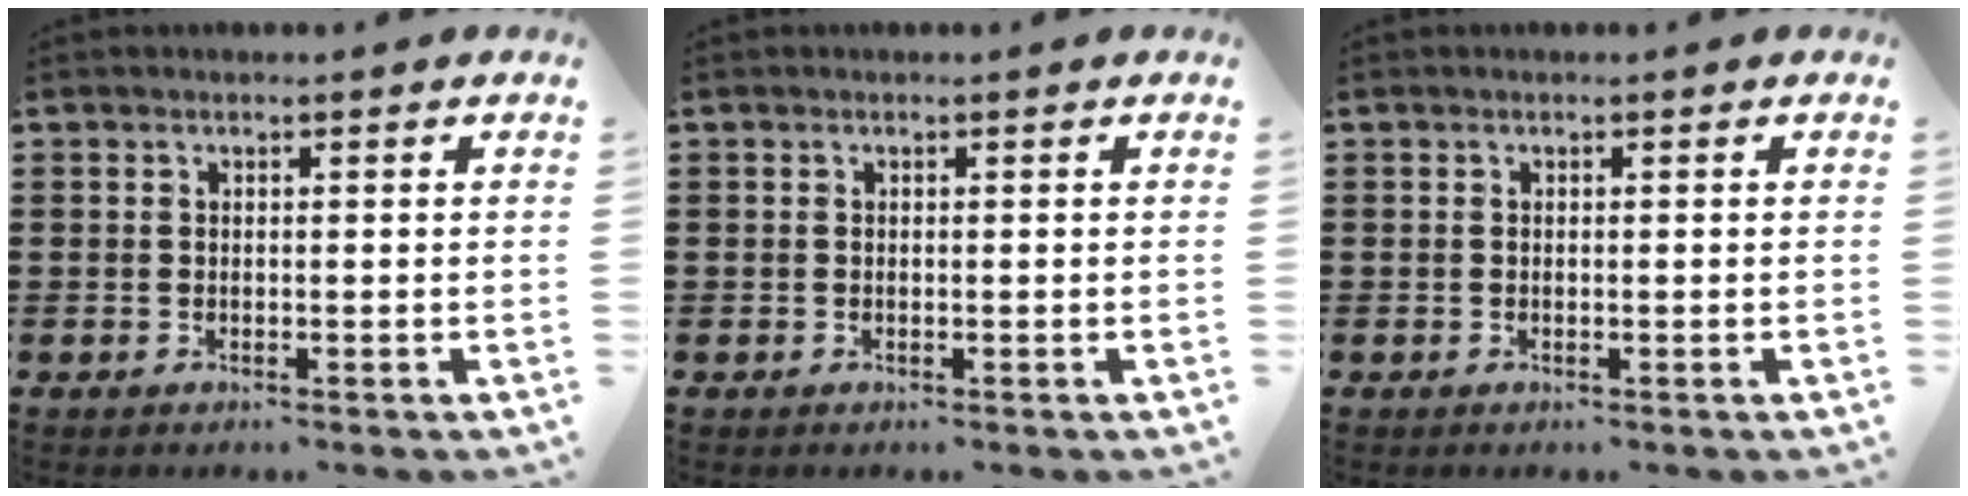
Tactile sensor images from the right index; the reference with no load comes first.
{"total": 0.0}
{"total": 0.0}